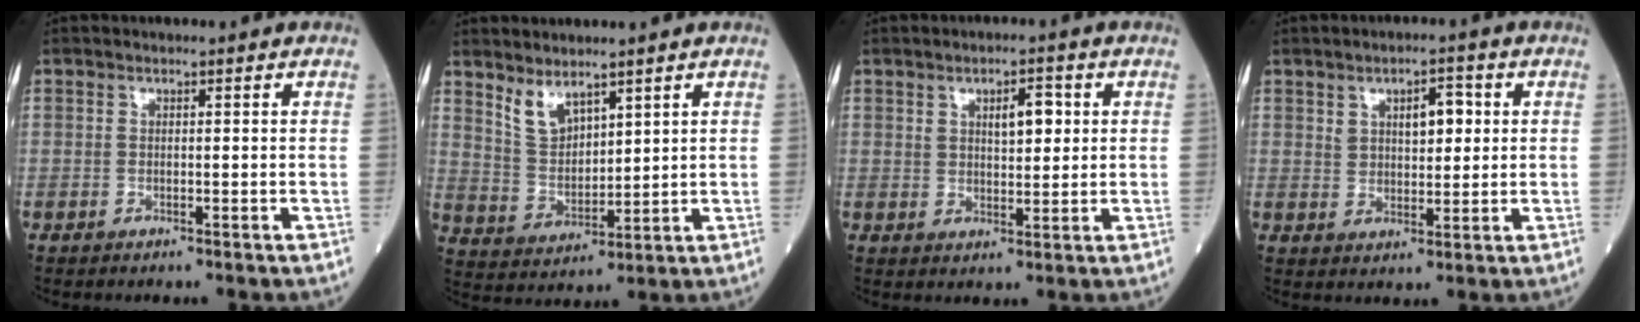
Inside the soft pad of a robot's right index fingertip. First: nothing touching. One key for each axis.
{"total": 5.6, "fx": 4.3, "fy": 2.2, "fz": 2.9, "tx": -0.062, "ty": -0.006, "tz": 0.097}
{"total": 4.4, "fx": 1.5, "fy": 1.8, "fz": 3.8, "tx": -0.057, "ty": 0.004, "tz": 0.024}
{"total": 5.2, "fx": 1.8, "fy": 2.5, "fz": 4.1, "tx": -0.063, "ty": 0.010, "tz": 0.031}